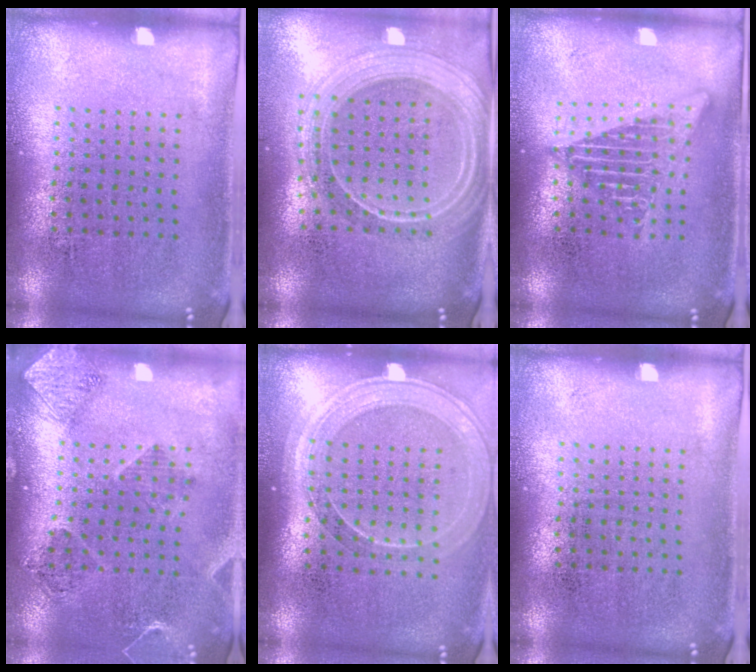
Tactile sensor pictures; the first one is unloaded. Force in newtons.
{"total": 2.4, "press": 2.1, "slide": 1.2}
{"total": 2.6, "press": 2.6, "slide": 0.3}
{"total": 1.5, "press": 1.4, "slide": 0.5}
{"total": 1.7, "press": 1.5, "slide": 0.6}
{"total": 0.0}